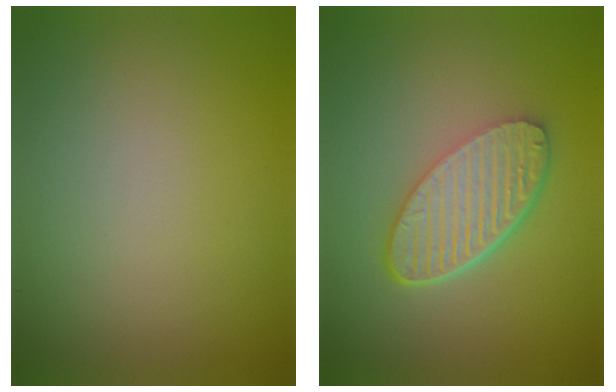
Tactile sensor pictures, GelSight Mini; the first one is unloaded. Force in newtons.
{"total": 6.2, "press": 4.4, "slide": 4.3}